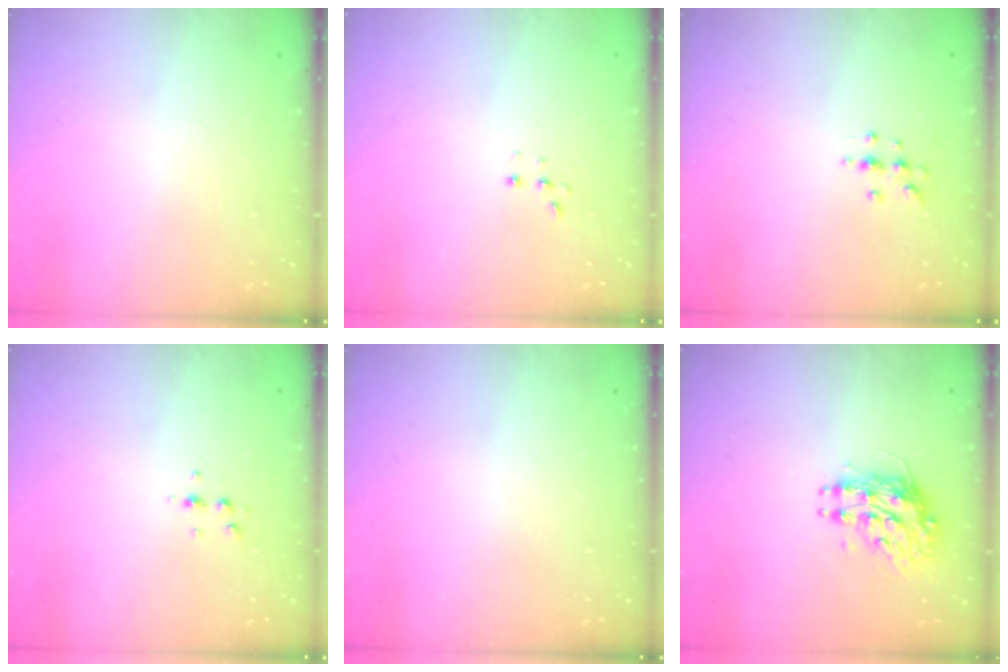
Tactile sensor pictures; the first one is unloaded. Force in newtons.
{"total": 2.2, "press": 2.2, "slide": 0.5}
{"total": 3.7, "press": 3.7, "slide": 0.5}
{"total": 4.1, "press": 4.0, "slide": 0.9}
{"total": 0.0}
{"total": 9.2, "press": 9.2, "slide": 0.9}